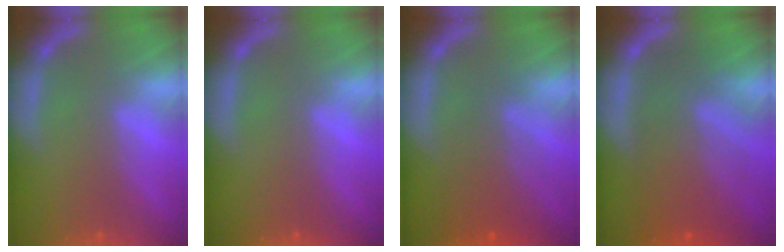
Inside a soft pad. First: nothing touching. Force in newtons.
{"total": 0.0}
{"total": 5.1}
{"total": 9.1}